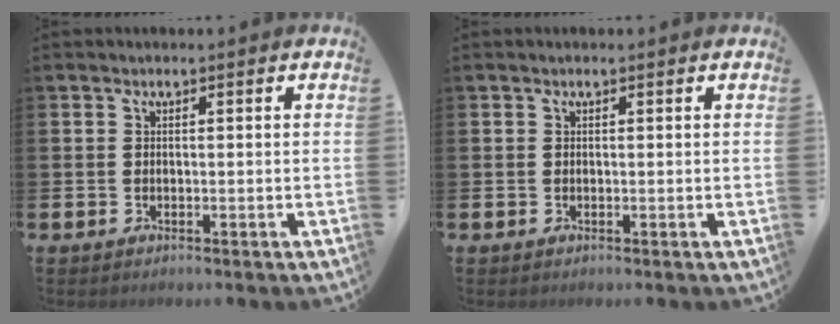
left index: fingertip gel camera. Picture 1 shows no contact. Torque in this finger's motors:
{"motor_torque": [0.84, -1.30, -0.02, -0.01]}